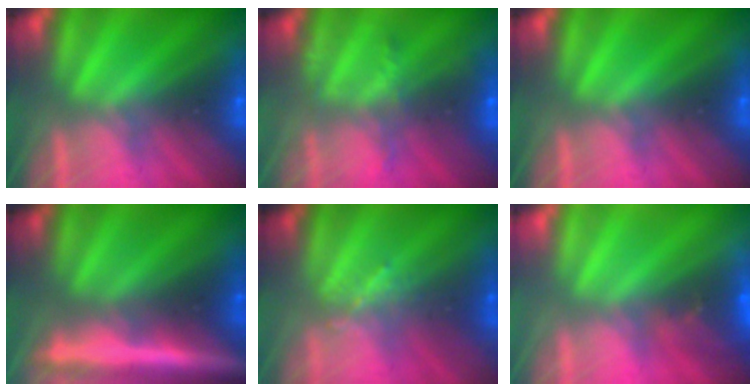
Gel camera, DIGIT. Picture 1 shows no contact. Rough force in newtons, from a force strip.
{"total": 2.3}
{"total": 0.0}
{"total": 5.8}
{"total": 1.1}
{"total": 2.7}